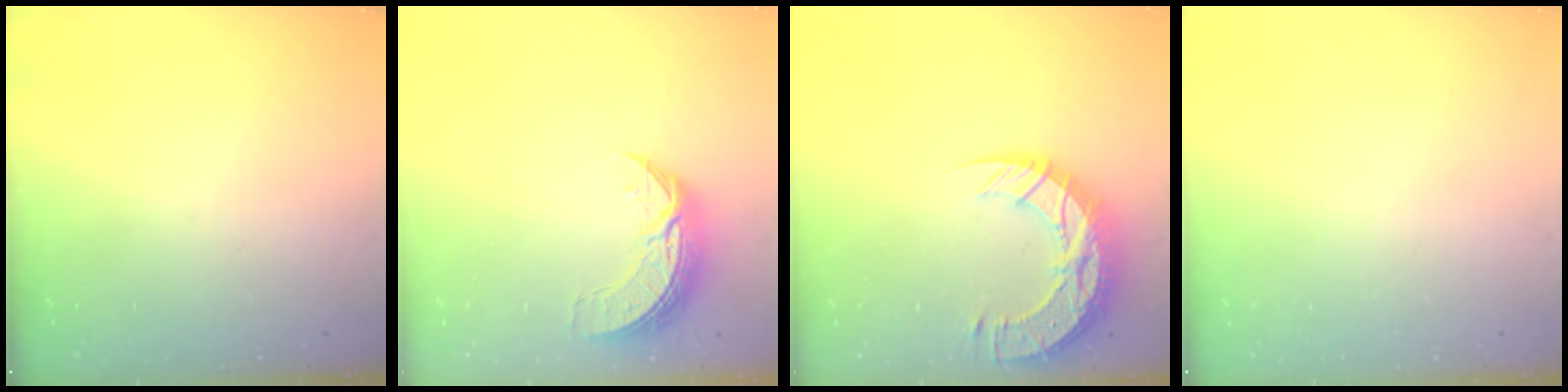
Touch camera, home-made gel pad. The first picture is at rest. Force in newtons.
{"total": 8.6, "press": 8.6, "slide": 0.6}
{"total": 16.8, "press": 16.7, "slide": 1.1}
{"total": 0.0}